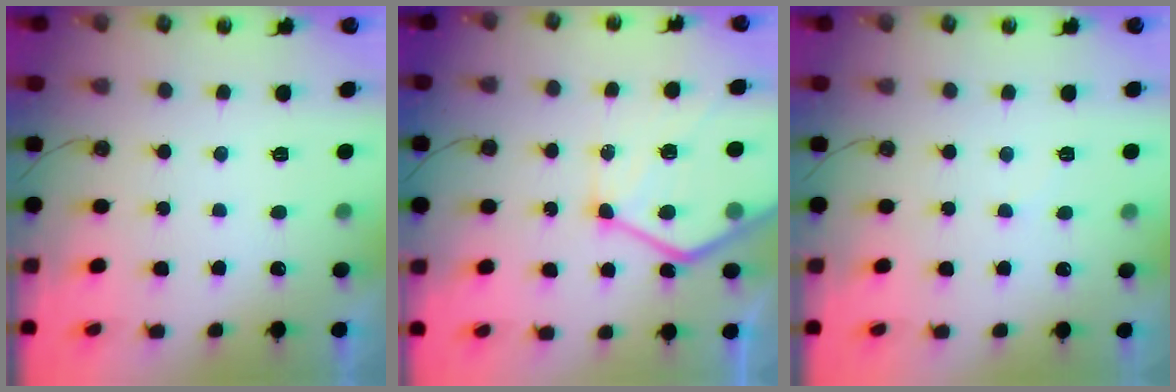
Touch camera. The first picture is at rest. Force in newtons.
{"total": 17.8, "press": 17.8, "slide": 1.6}
{"total": 5.4, "press": 5.4, "slide": 0.7}